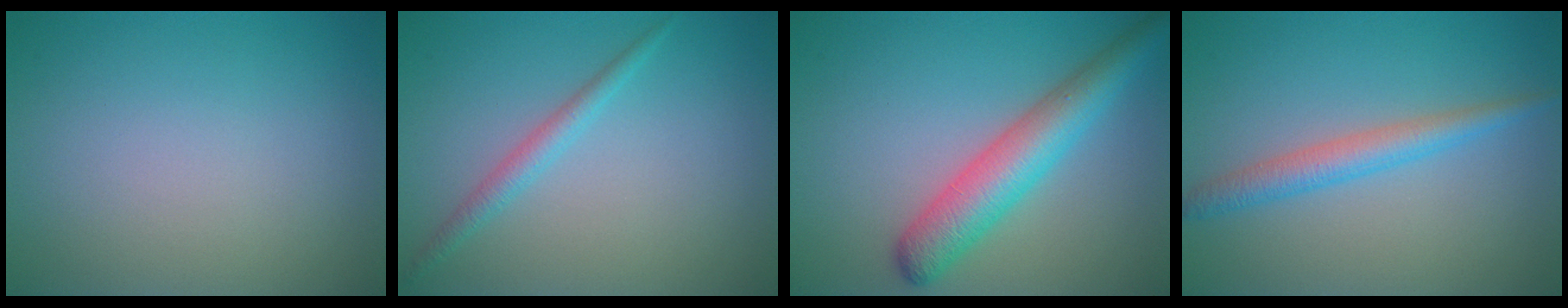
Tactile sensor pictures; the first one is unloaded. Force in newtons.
{"total": 1.7, "press": 1.7, "slide": 0.1}
{"total": 5.6, "press": 5.6, "slide": 0.1}
{"total": 2.9, "press": 2.9, "slide": 0.1}